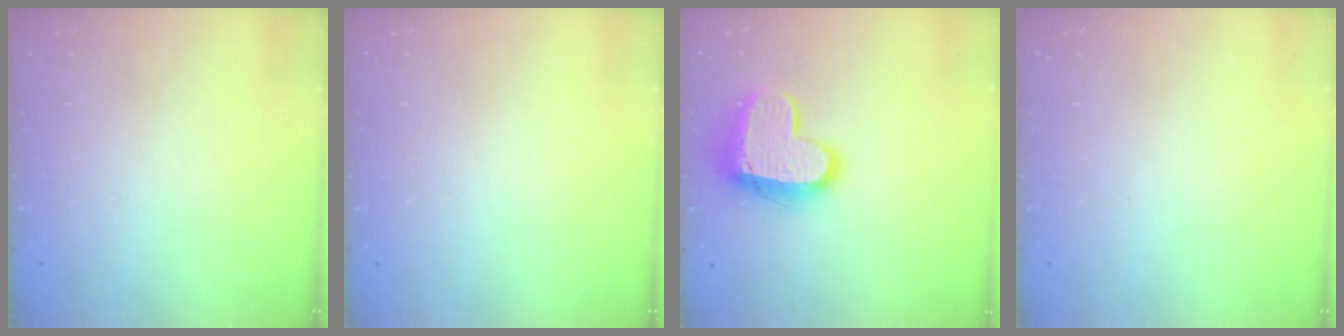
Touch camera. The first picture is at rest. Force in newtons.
{"total": 0.0}
{"total": 15.3, "press": 15.2, "slide": 1.2}
{"total": 0.0}